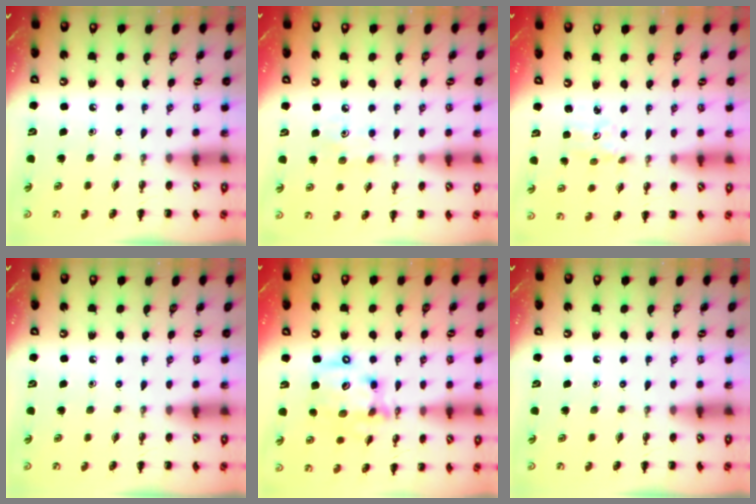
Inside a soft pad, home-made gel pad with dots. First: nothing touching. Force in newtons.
{"total": 3.4, "press": 3.3, "slide": 1.0}
{"total": 1.6, "press": 1.6, "slide": 0.4}
{"total": 0.0}
{"total": 15.1, "press": 14.6, "slide": 3.6}
{"total": 0.0}